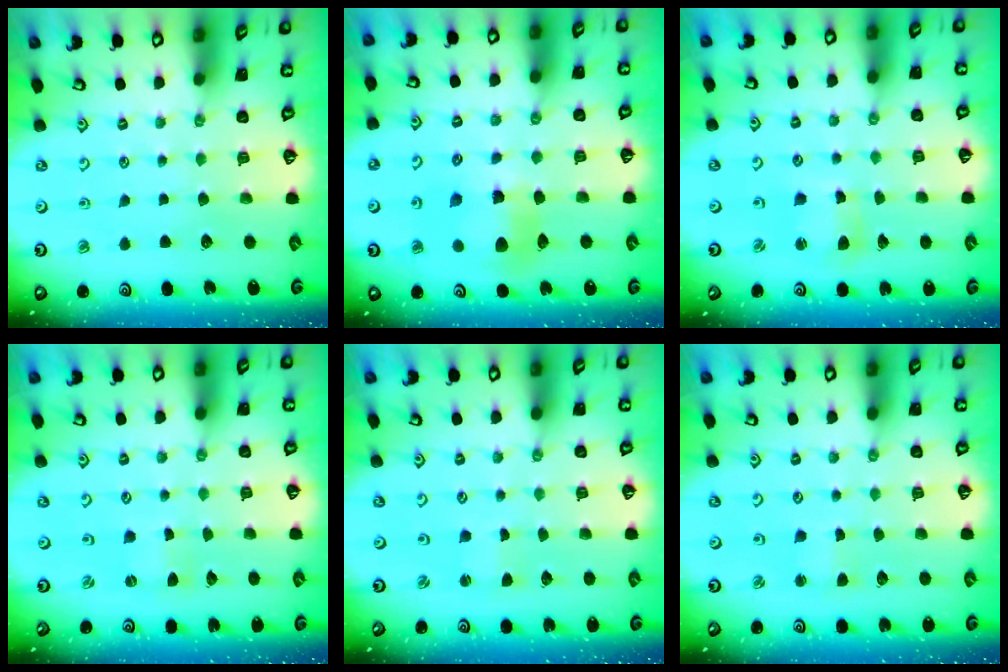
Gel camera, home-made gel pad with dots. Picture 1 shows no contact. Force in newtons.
{"total": 9.2, "press": 9.1, "slide": 1.2}
{"total": 5.0, "press": 4.9, "slide": 0.7}
{"total": 0.0}
{"total": 0.5, "press": 0.5, "slide": 0.0}
{"total": 2.0, "press": 2.0, "slide": 0.3}